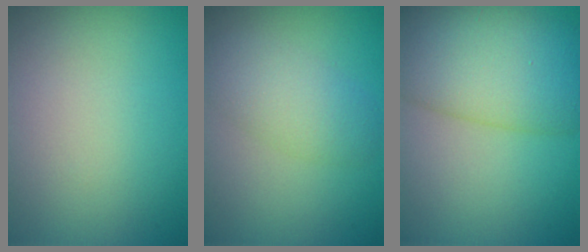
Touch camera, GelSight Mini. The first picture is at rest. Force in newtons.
{"total": 3.5, "press": 3.5, "slide": 0.4}
{"total": 9.1, "press": 9.1, "slide": 0.2}